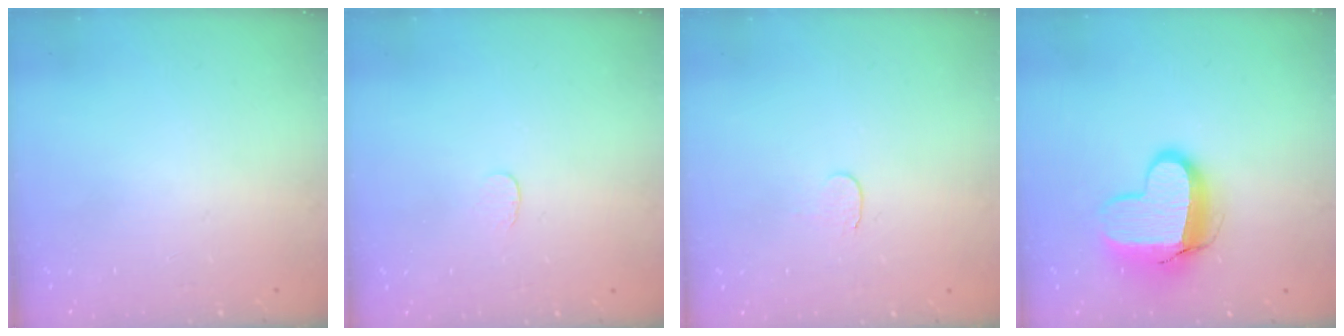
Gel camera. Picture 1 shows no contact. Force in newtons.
{"total": 2.6, "press": 2.6, "slide": 0.2}
{"total": 3.7, "press": 3.7, "slide": 0.4}
{"total": 12.7, "press": 12.6, "slide": 1.1}